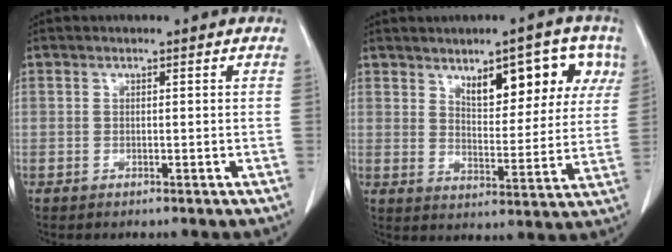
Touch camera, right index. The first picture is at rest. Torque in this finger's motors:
{"motor_torque": [0.86, 0.77, 0.24, 0.05]}